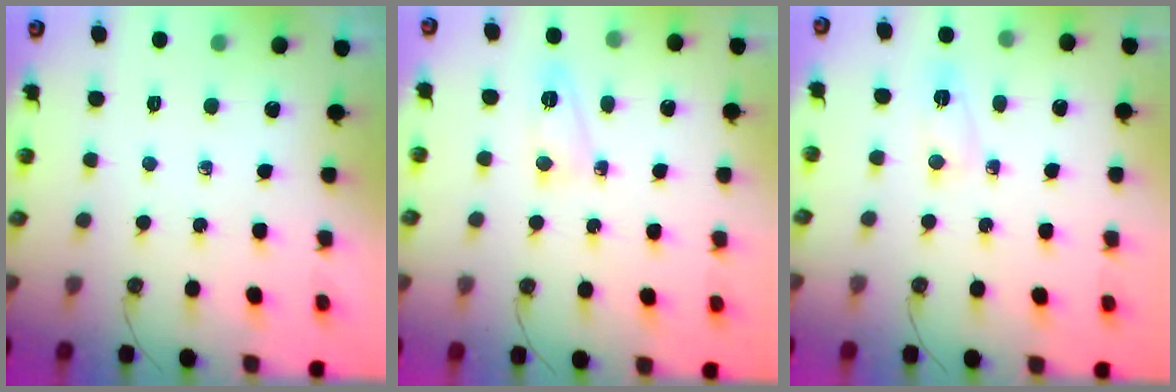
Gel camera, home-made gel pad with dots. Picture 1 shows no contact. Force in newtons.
{"total": 5.6, "press": 5.6, "slide": 0.4}
{"total": 3.2, "press": 3.2, "slide": 0.4}